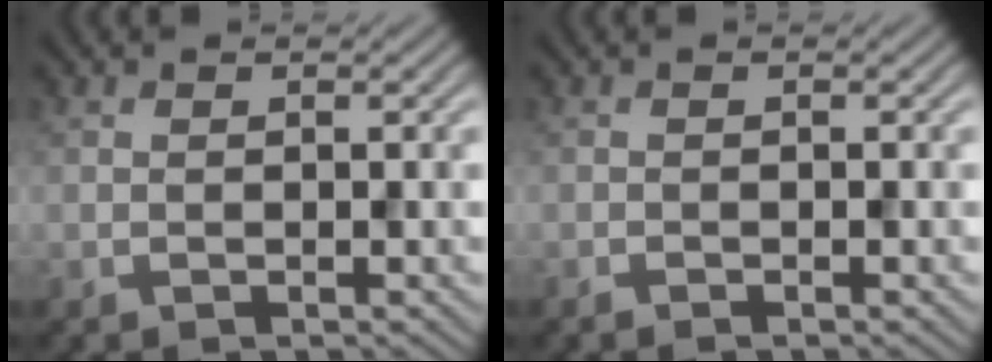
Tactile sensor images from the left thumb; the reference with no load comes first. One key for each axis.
{"total": 0.8, "fx": -0.8, "fy": 0.0, "fz": 0.3, "tx": -0.006, "ty": -0.002, "tz": -0.013}